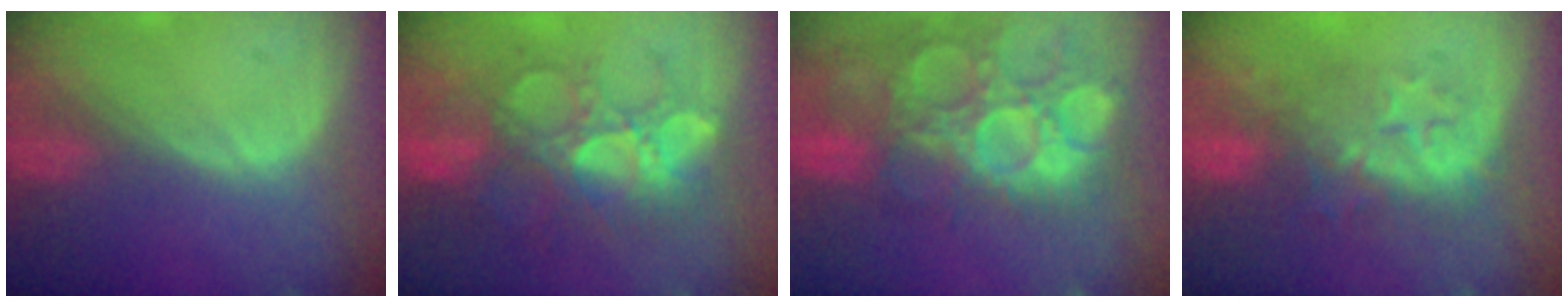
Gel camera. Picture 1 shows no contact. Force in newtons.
{"total": 10.1, "press": 9.6, "slide": 3.2}
{"total": 15.1, "press": 12.6, "slide": 8.3}
{"total": 8.0, "press": 7.8, "slide": 1.7}